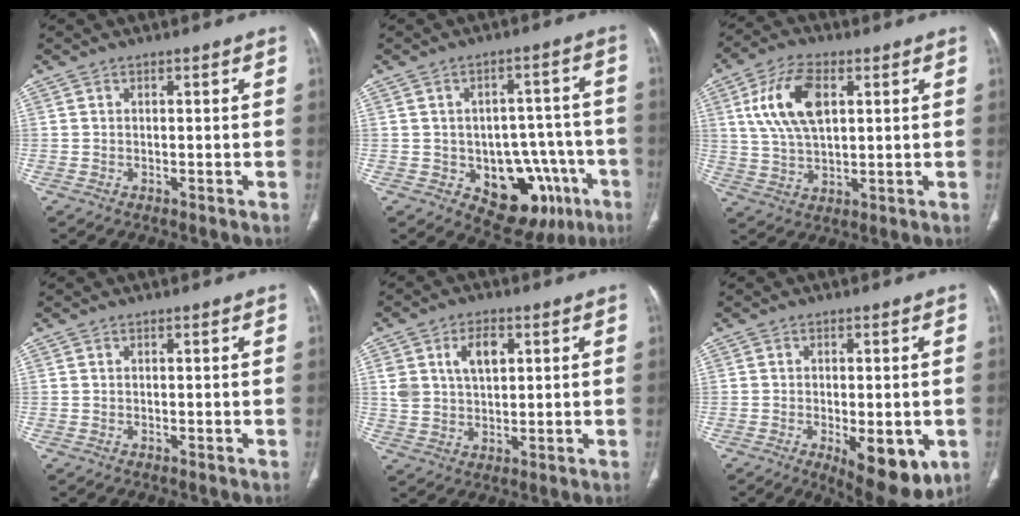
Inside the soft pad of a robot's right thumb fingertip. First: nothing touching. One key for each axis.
{"total": 15.5, "fx": -6.1, "fy": 9.8, "fz": 10.3, "tx": -0.083, "ty": 0.040, "tz": -0.068}
{"total": 12.3, "fx": 3.8, "fy": 6.4, "fz": 9.9, "tx": -0.190, "ty": -0.001, "tz": 0.073}
{"total": 0.0}
{"total": 7.9, "fx": 2.8, "fy": 5.0, "fz": 5.5, "tx": -0.081, "ty": -0.005, "tz": 0.057}
{"total": 11.5, "fx": -3.7, "fy": 4.7, "fz": 9.8, "tx": -0.119, "ty": -0.012, "tz": -0.039}